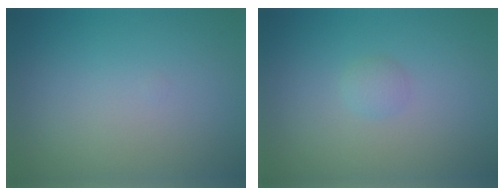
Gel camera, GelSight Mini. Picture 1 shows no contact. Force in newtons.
{"total": 1.0, "press": 1.0, "slide": 0.0}